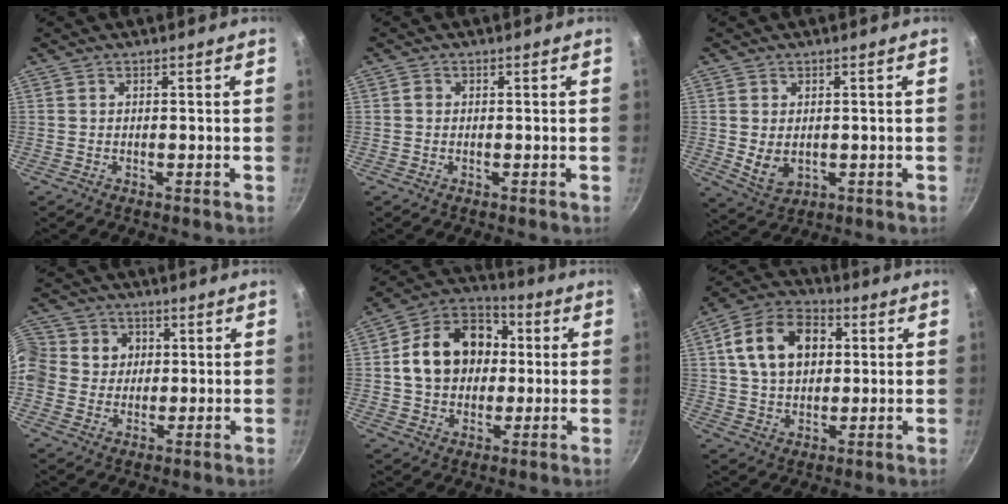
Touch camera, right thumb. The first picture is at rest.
{"total": 0.8, "force": [-0.1, 0.7, 0.3], "torque": [-0.003, 0.004, -0.003]}
{"total": 5.5, "force": [0.0, 3.9, 3.8], "torque": [-0.063, -0.014, 0.014]}
{"total": 13.7, "force": [2.0, 12.6, 4.9], "torque": [-0.107, 0.022, 0.024]}
{"total": 17.3, "force": [1.9, 13.6, 10.5], "torque": [-0.147, 0.031, 0.021]}
{"total": 14.8, "force": [3.5, 10.5, 9.9], "torque": [-0.146, 0.015, 0.046]}